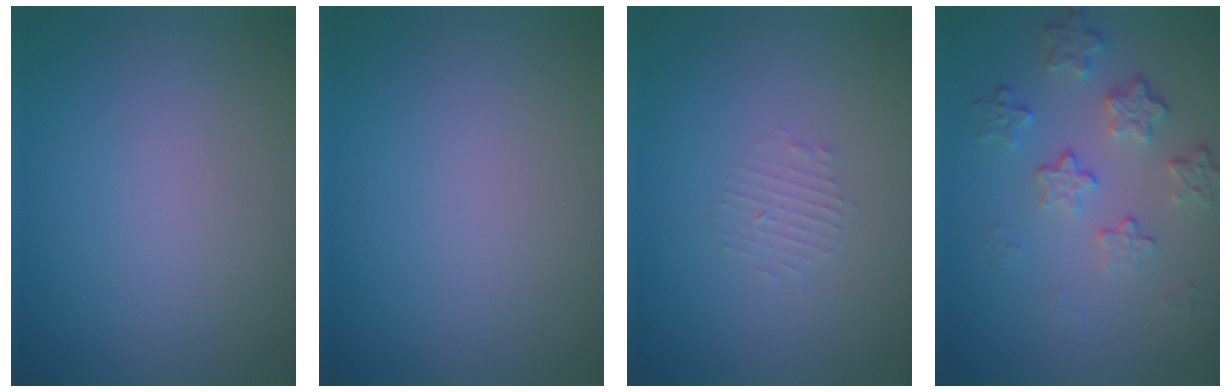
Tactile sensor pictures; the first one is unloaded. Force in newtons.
{"total": 0.0}
{"total": 1.2, "press": 1.1, "slide": 0.2}
{"total": 4.1, "press": 3.0, "slide": 2.8}